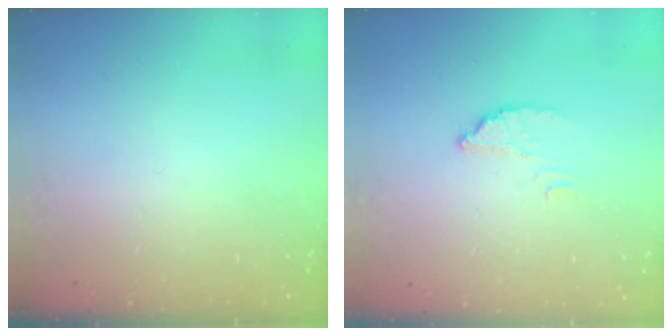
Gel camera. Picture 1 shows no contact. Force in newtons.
{"total": 2.7, "press": 2.7, "slide": 0.4}